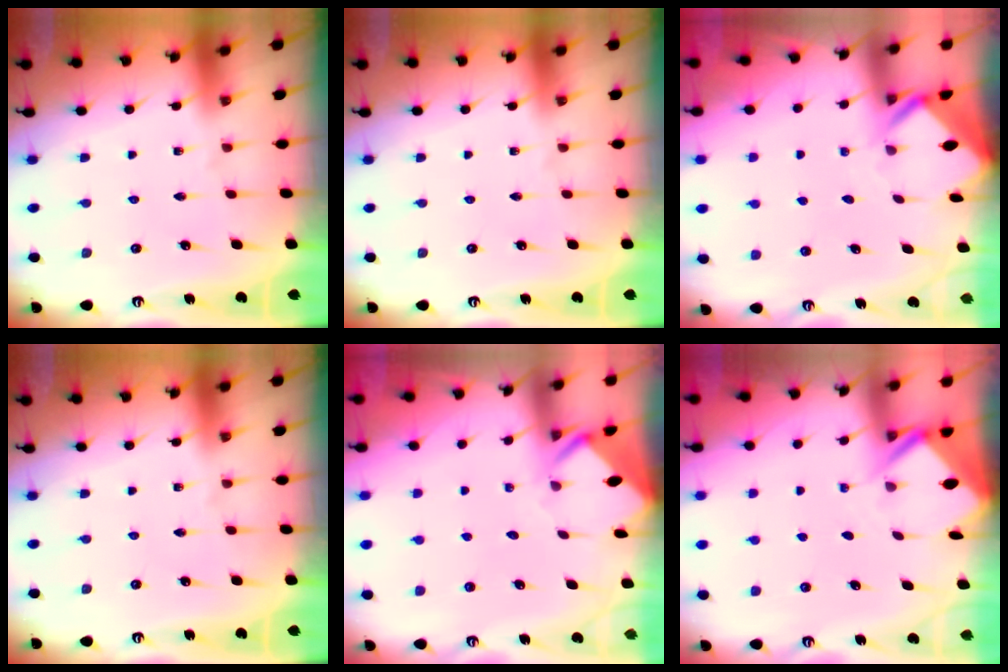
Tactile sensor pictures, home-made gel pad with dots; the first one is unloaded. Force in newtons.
{"total": 0.0}
{"total": 2.9, "press": 2.9, "slide": 0.2}
{"total": 0.0}
{"total": 3.6, "press": 3.6, "slide": 0.3}
{"total": 2.6, "press": 2.6, "slide": 0.1}